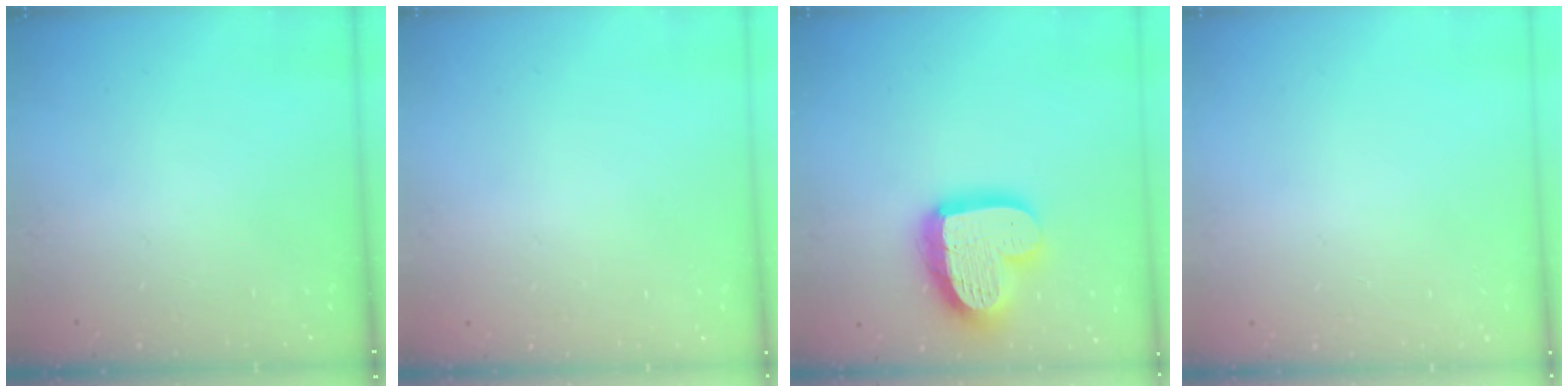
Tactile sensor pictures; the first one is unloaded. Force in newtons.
{"total": 0.0}
{"total": 17.9, "press": 17.8, "slide": 1.7}
{"total": 0.0}